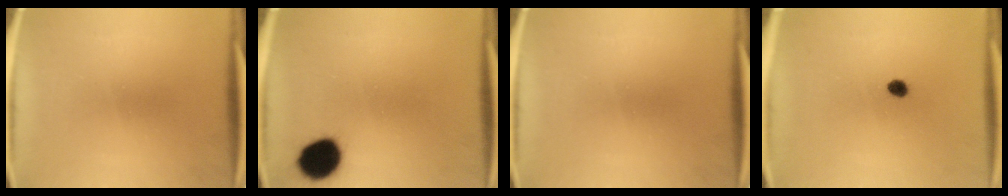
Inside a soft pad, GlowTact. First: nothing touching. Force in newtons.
{"total": 11.1}
{"total": 0.0}
{"total": 2.1}